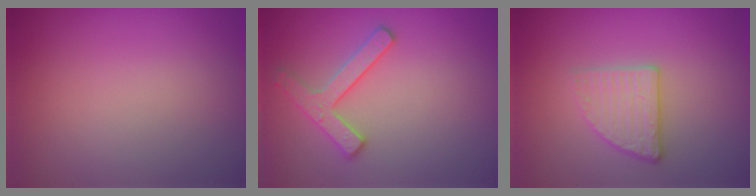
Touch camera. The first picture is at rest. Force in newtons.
{"total": 2.5, "press": 2.5, "slide": 0.4}
{"total": 2.6, "press": 2.4, "slide": 1.0}